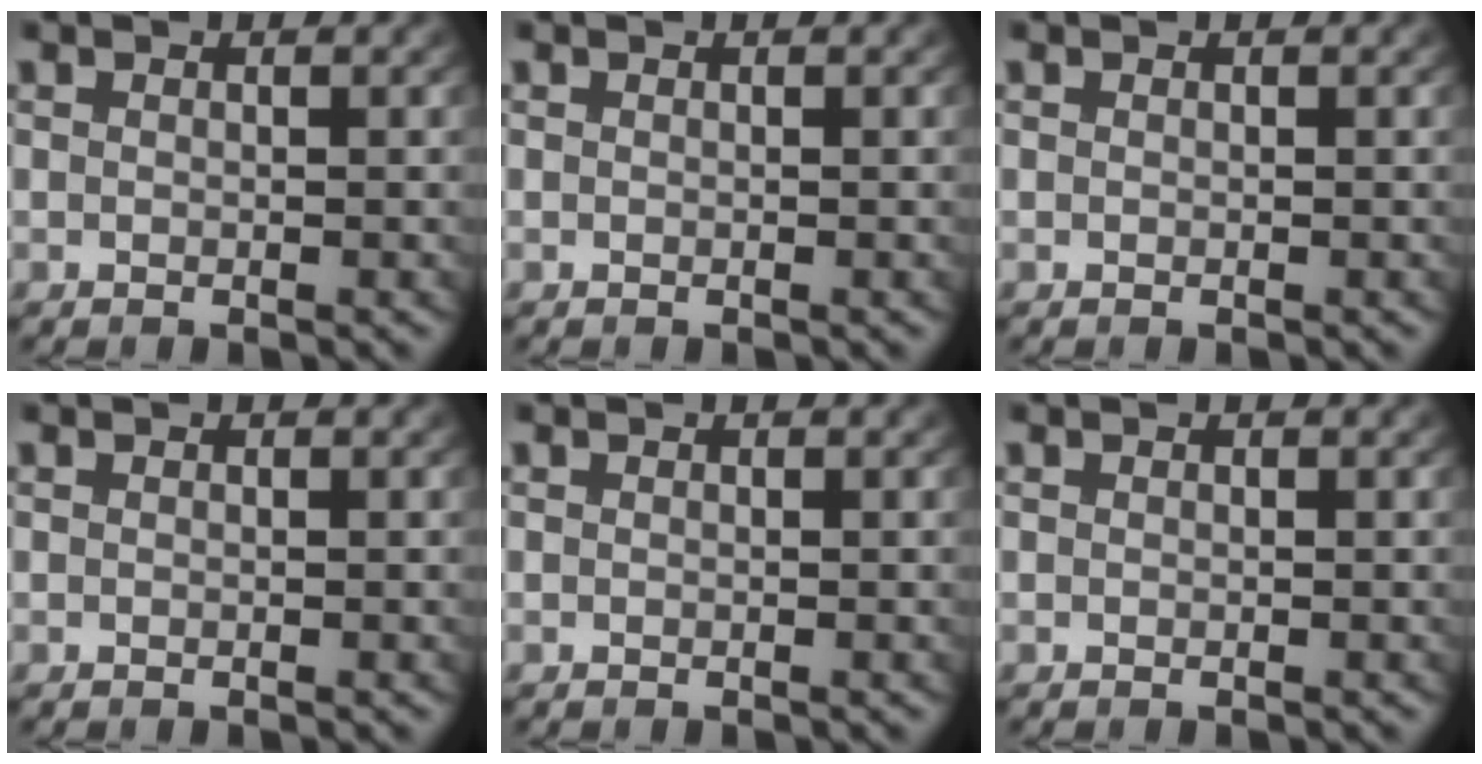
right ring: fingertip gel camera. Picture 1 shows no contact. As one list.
[{"total": 0.0}, {"total": 0.0}, {"total": 0.0}, {"total": 0.0}, {"total": 0.6, "force": [-0.1, -0.5, -0.3], "torque": [0.005, -0.012, 0.008]}]